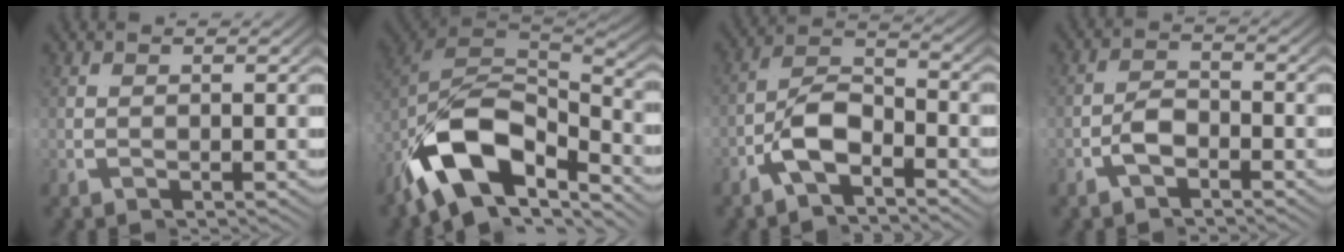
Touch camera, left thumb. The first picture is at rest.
{"total": 12.1, "force": [-2.8, 6.5, 9.8], "torque": [-0.203, -0.003, -0.042]}
{"total": 4.8, "force": [-3.4, 2.5, 2.2], "torque": [-0.059, 0.014, -0.073]}
{"total": 2.5, "force": [-2.3, 1.0, 0.0], "torque": [-0.008, 0.005, -0.044]}